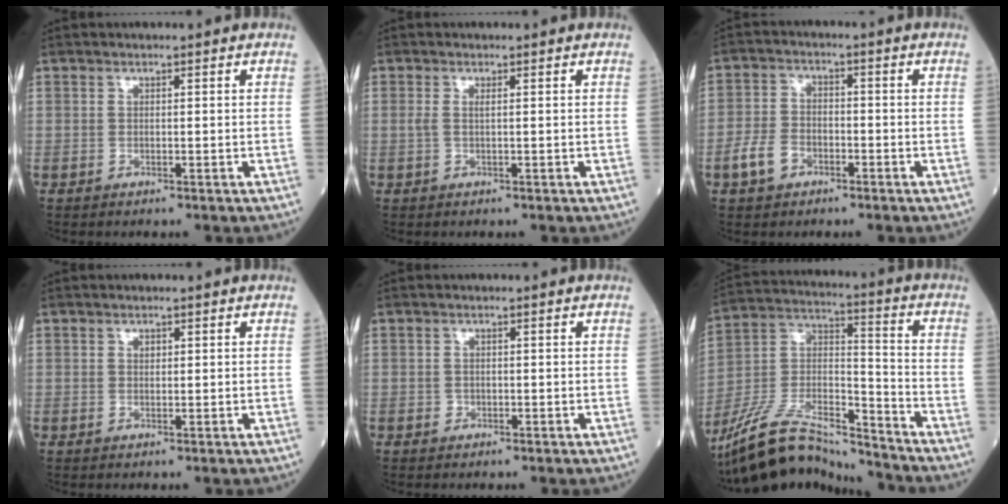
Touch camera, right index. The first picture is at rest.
{"total": 1.2, "force": [0.3, 0.3, 1.1], "torque": [-0.035, 0.005, 0.006]}
{"total": 5.2, "force": [-2.7, 3.5, 2.8], "torque": [-0.067, 0.009, -0.051]}
{"total": 0.6, "force": [0.3, 0.4, 0.4], "torque": [-0.005, -0.001, 0.005]}
{"total": 0.6, "force": [-0.2, 0.6, 0.1], "torque": [0.001, 0.004, -0.004]}
{"total": 16.6, "force": [-15.2, 2.5, 6.1], "torque": [-0.116, 0.027, -0.280]}